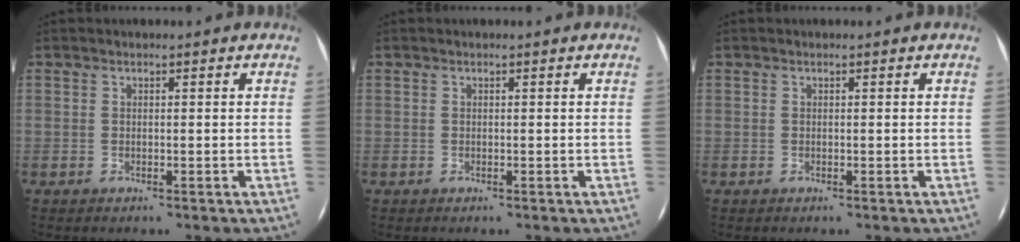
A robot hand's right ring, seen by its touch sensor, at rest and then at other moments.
{"total": 0.0}
{"total": 0.0}